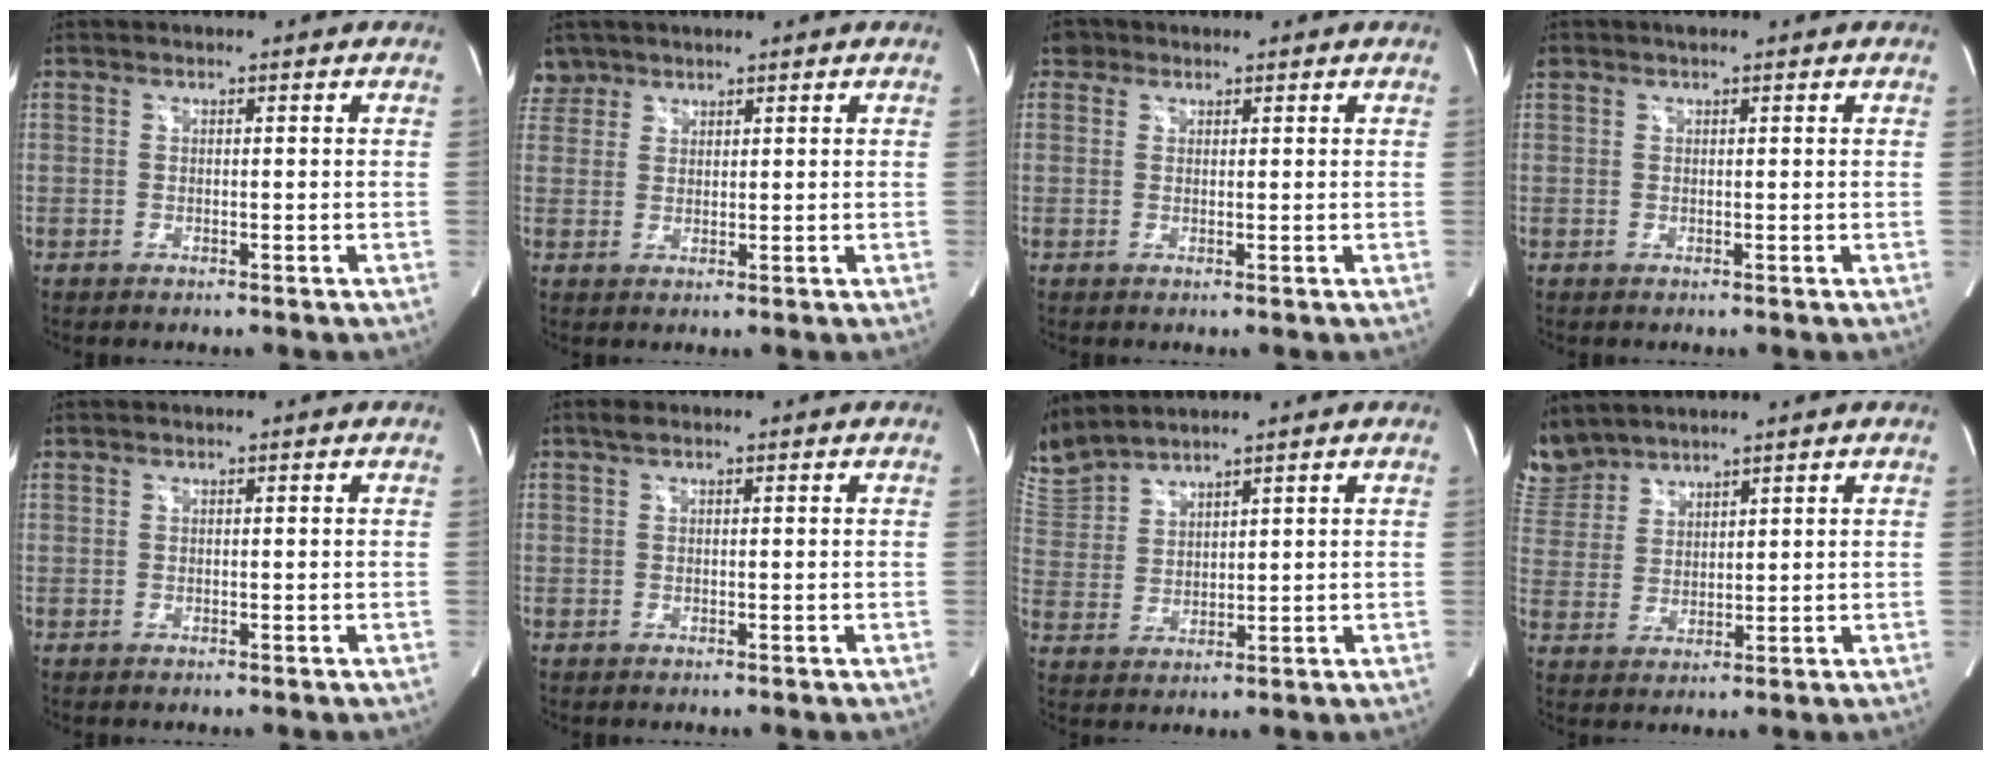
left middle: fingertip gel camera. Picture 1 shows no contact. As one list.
[{"total": 3.2, "force": [2.7, 1.8, -0.4], "torque": [0.011, 0.009, 0.052]}, {"total": 1.9, "force": [1.1, 1.5, 0.1], "torque": [0.004, 0.010, 0.014]}, {"total": 1.3, "force": [1.0, 0.6, 0.7], "torque": [-0.021, 0.021, 0.020]}, {"total": 0.0}, {"total": 1.0, "force": [0.7, 0.4, 0.6], "torque": [-0.014, 0.014, 0.013]}, {"total": 8.5, "force": [8.2, 0.8, 1.9], "torque": [-0.070, 0.017, 0.182]}, {"total": 7.5, "force": [7.1, 2.2, 0.3], "torque": [-0.022, 0.014, 0.161]}]